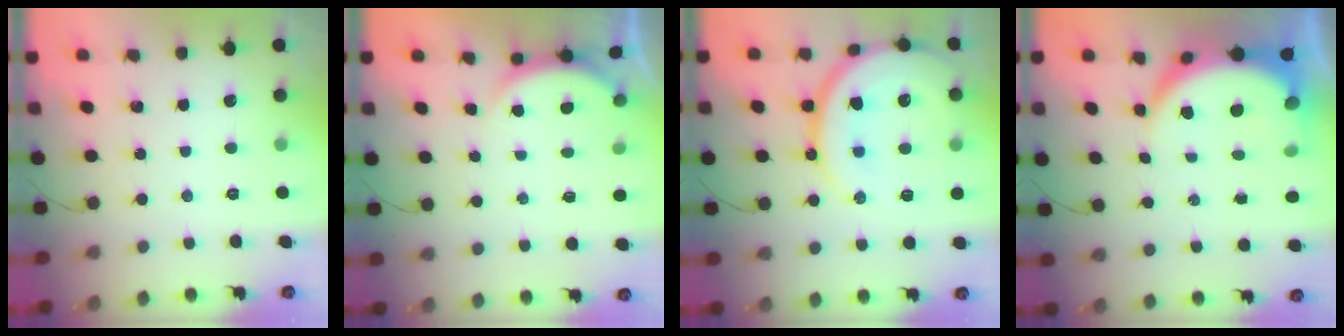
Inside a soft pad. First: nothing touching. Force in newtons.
{"total": 2.6, "press": 2.5, "slide": 0.6}
{"total": 21.2, "press": 21.1, "slide": 1.9}
{"total": 9.3, "press": 9.2, "slide": 1.1}